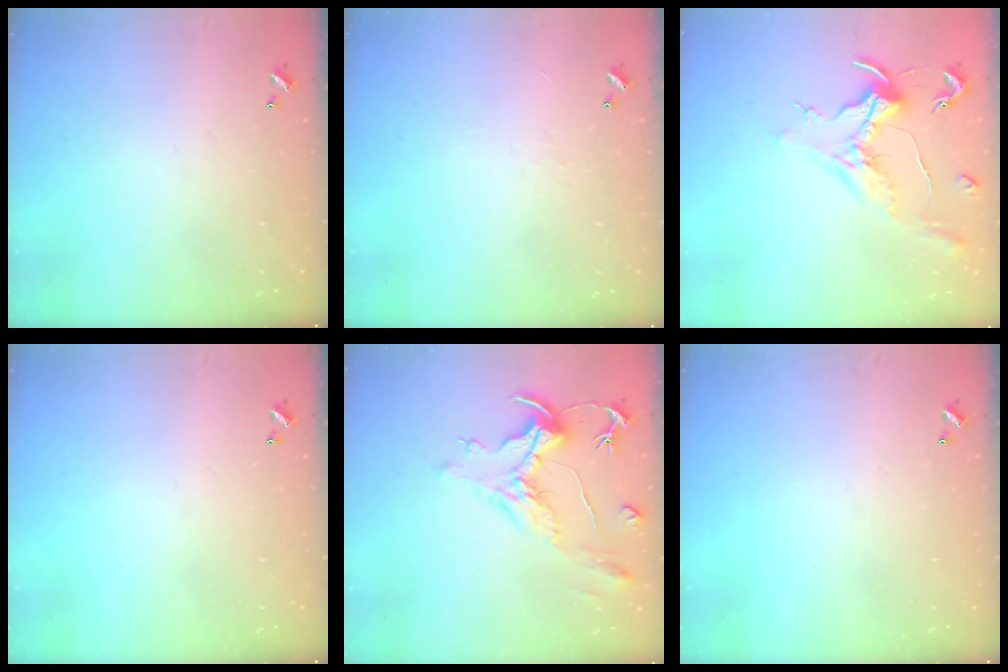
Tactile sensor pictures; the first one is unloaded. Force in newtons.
{"total": 1.3, "press": 1.2, "slide": 0.5}
{"total": 1.4, "press": 0.6, "slide": 1.3}
{"total": 0.0}
{"total": 2.2, "press": 1.7, "slide": 1.3}
{"total": 0.0}